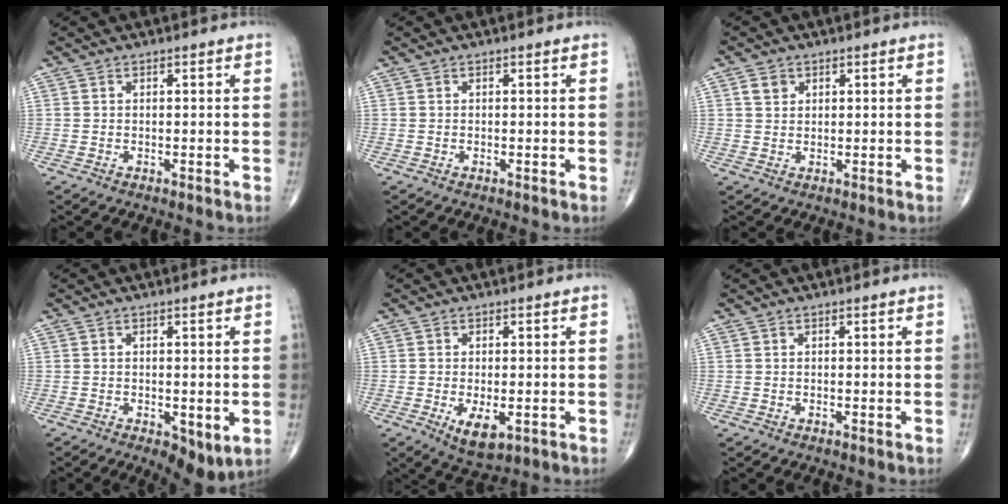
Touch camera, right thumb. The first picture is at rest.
{"total": 0.0}
{"total": 2.5, "force": [1.1, 2.0, 1.0], "torque": [-0.012, -0.002, 0.018]}
{"total": 7.0, "force": [-2.0, 3.1, 5.9], "torque": [-0.079, -0.015, -0.026]}
{"total": 5.9, "force": [-1.8, 2.7, 4.9], "torque": [-0.081, -0.012, -0.024]}
{"total": 0.0}